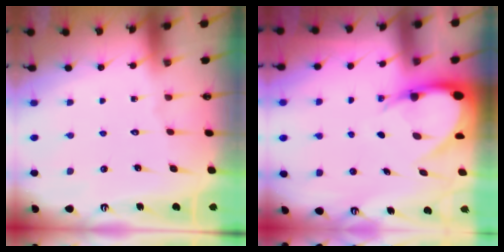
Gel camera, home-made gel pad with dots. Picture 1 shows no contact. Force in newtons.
{"total": 7.6, "press": 7.5, "slide": 0.8}